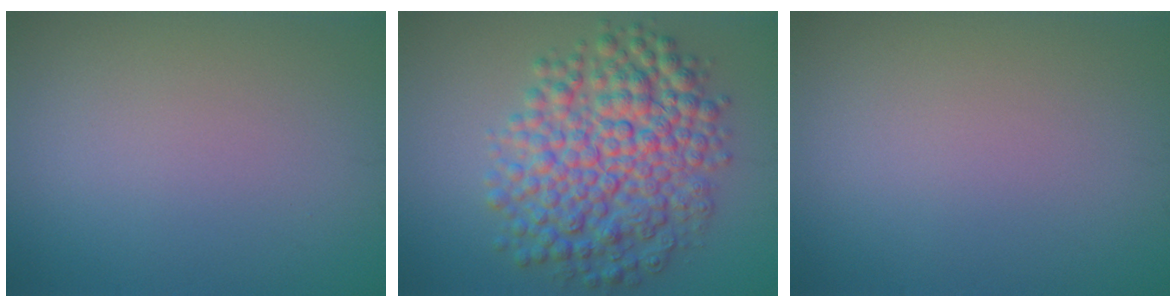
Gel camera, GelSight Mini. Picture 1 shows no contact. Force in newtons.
{"total": 9.1, "press": 9.1, "slide": 0.1}
{"total": 0.0}